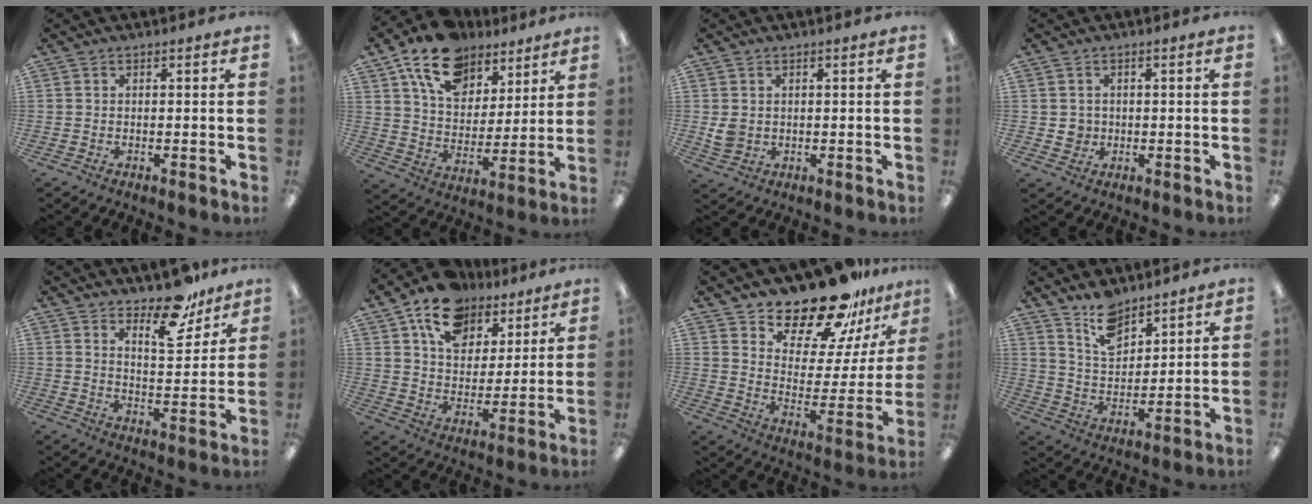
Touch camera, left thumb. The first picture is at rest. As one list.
[{"total": 16.8, "force": [11.2, 10.0, 7.4], "torque": [-0.129, -0.054, 0.206]}, {"total": 3.4, "force": [1.0, 2.8, 1.6], "torque": [-0.023, 0.000, 0.021]}, {"total": 2.7, "force": [0.3, 2.6, 0.5], "torque": [-0.006, 0.001, 0.002]}, {"total": 11.8, "force": [9.1, 4.8, 5.7], "torque": [-0.059, -0.064, 0.157]}, {"total": 15.4, "force": [10.5, 9.4, 6.3], "torque": [-0.109, -0.054, 0.192]}, {"total": 19.8, "force": [17.3, 6.6, 7.1], "torque": [-0.119, -0.133, 0.300]}, {"total": 10.2, "force": [8.2, 5.0, 3.5], "torque": [-0.067, -0.048, 0.153]}]